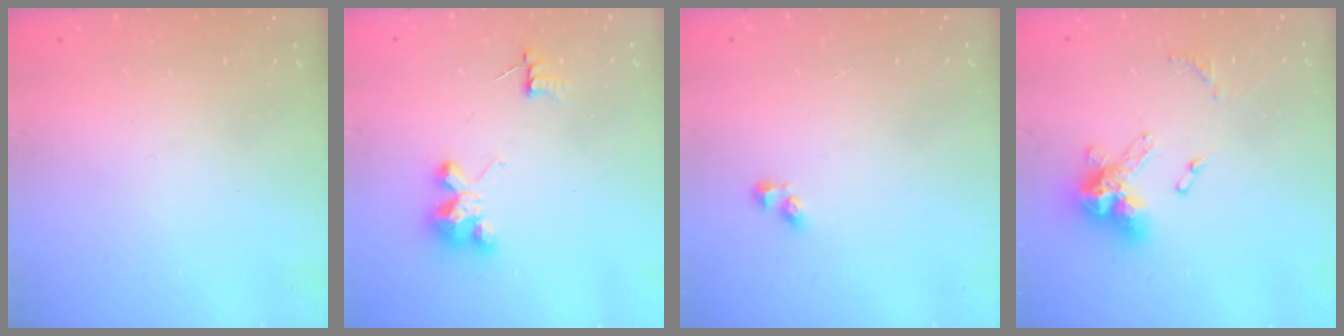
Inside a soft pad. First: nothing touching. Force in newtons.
{"total": 4.6, "press": 4.6, "slide": 0.3}
{"total": 2.0, "press": 2.0, "slide": 0.3}
{"total": 12.1, "press": 12.0, "slide": 1.1}